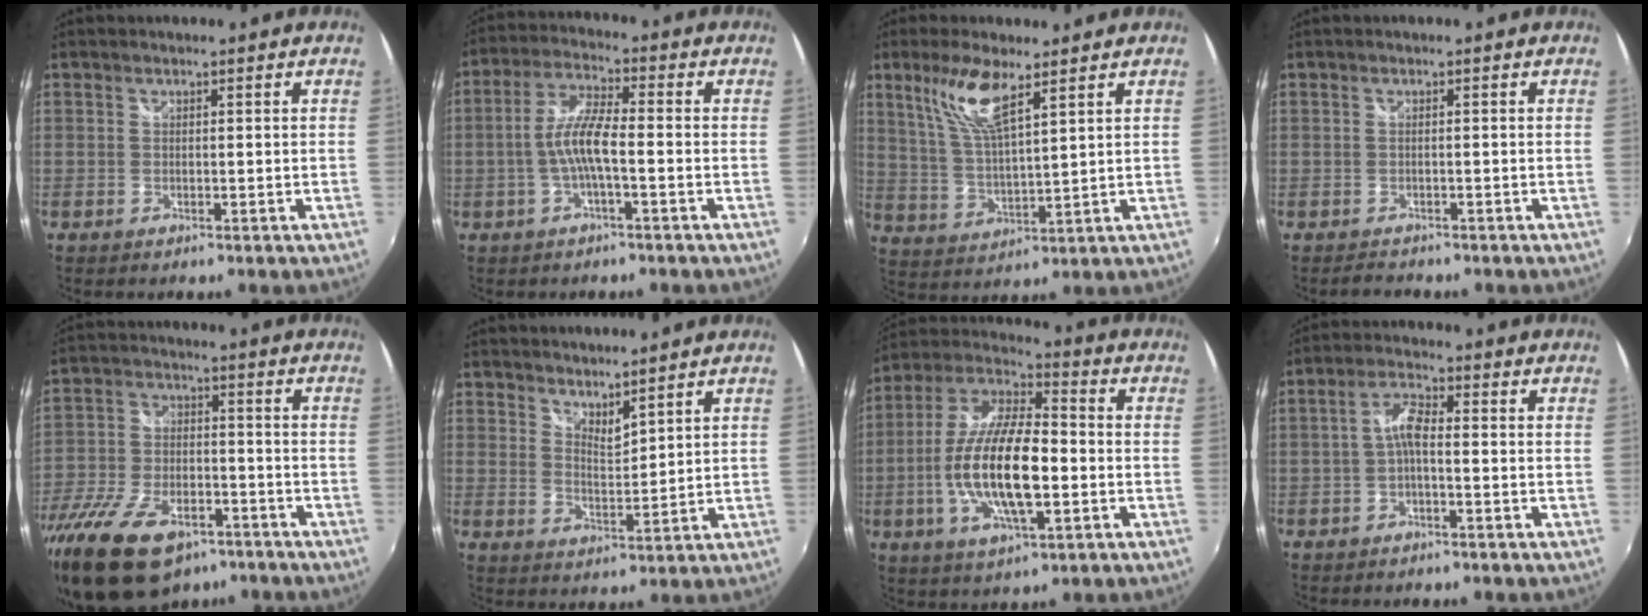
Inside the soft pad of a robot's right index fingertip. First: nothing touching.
{"total": 7.0, "force": [-1.8, 1.1, 6.7], "torque": [-0.143, 0.010, -0.034]}
{"total": 9.5, "force": [5.7, 2.0, 7.3], "torque": [-0.150, 0.000, 0.120]}
{"total": 1.7, "force": [-1.5, 0.8, 0.0], "torque": [-0.006, 0.001, -0.026]}
{"total": 19.6, "force": [-13.0, 9.6, 11.0], "torque": [-0.240, -0.028, -0.222]}
{"total": 4.2, "force": [3.8, 0.8, 1.5], "torque": [-0.019, -0.004, 0.066]}
{"total": 17.6, "force": [-3.4, 6.0, 16.2], "torque": [-0.322, -0.005, -0.067]}
{"total": 3.8, "force": [-1.2, 1.1, 3.5], "torque": [-0.074, 0.012, -0.025]}